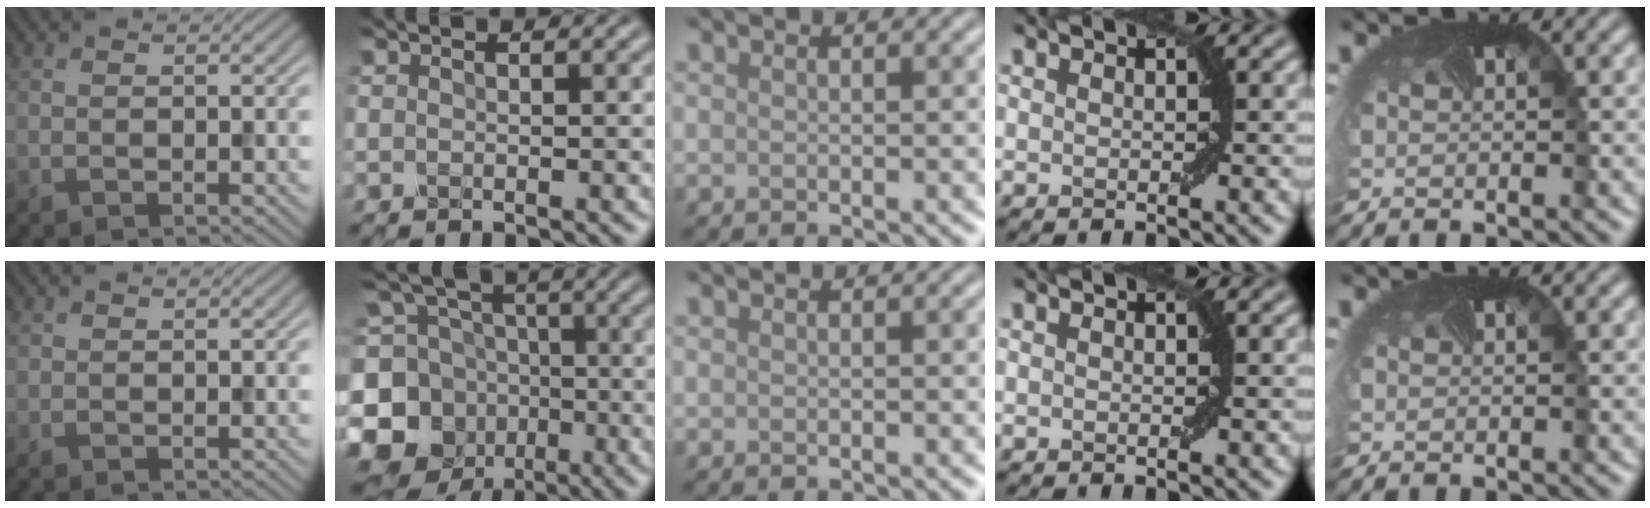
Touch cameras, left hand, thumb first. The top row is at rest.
{"index": {"total": 13.0, "force": [-4.3, 11.6, 4.1], "torque": [-0.126, -0.003, -0.090]}}